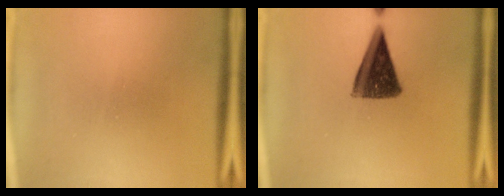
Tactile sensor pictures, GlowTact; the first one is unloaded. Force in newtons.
{"total": 10.4}